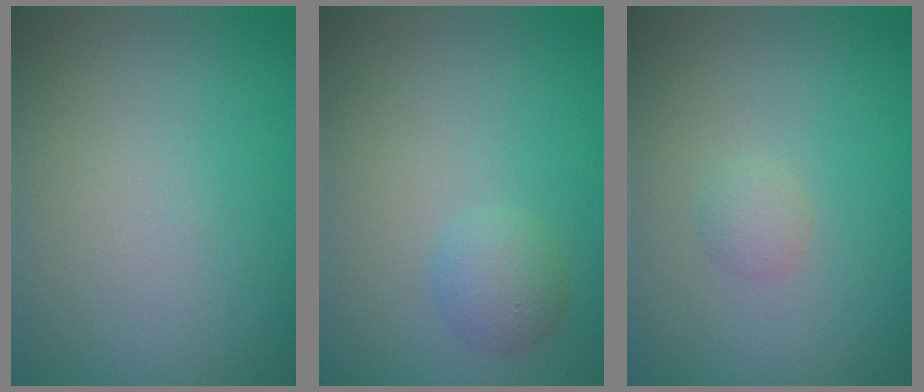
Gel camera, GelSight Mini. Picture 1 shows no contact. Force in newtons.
{"total": 1.7, "press": 1.7, "slide": 0.2}
{"total": 1.1, "press": 1.1, "slide": 0.1}